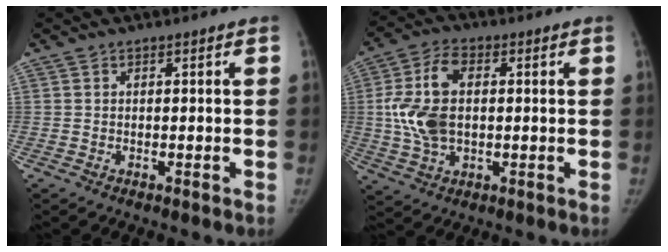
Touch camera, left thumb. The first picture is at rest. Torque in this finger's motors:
{"motor_torque": [1.42, 1.40, 1.12, -0.61, 0.35]}